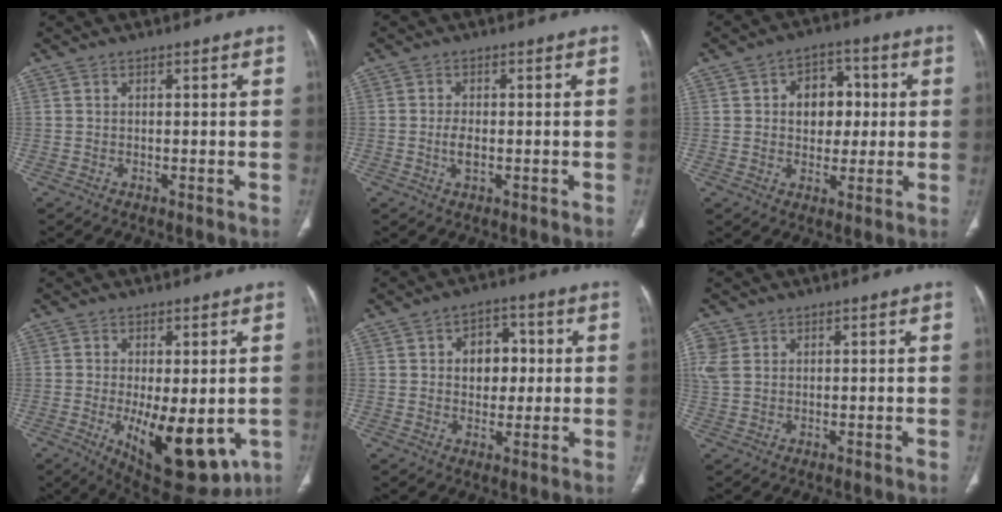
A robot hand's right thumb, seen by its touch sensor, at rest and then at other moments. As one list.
[{"total": 2.5, "force": [-0.5, 1.4, 2.1], "torque": [-0.038, 0.001, -0.010]}, {"total": 8.8, "force": [1.1, 6.6, 5.7], "torque": [-0.035, 0.012, 0.014]}, {"total": 15.7, "force": [-3.8, 7.0, 13.5], "torque": [-0.182, -0.023, -0.035]}, {"total": 7.6, "force": [1.0, 5.7, 5.0], "torque": [-0.029, 0.008, 0.012]}, {"total": 3.6, "force": [1.2, 2.7, 1.9], "torque": [-0.049, 0.008, 0.032]}]